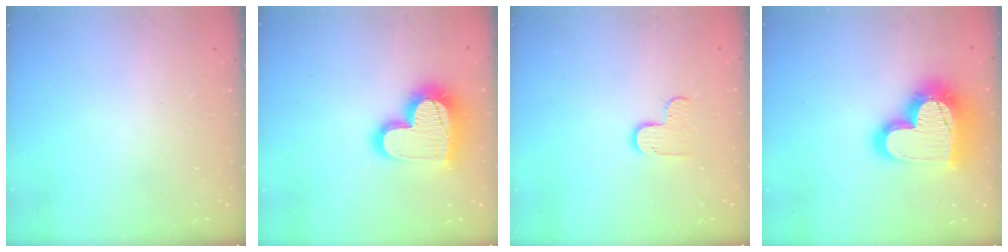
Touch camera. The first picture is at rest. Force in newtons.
{"total": 20.1, "press": 20.0, "slide": 1.4}
{"total": 5.7, "press": 5.7, "slide": 0.3}
{"total": 24.6, "press": 24.5, "slide": 1.8}